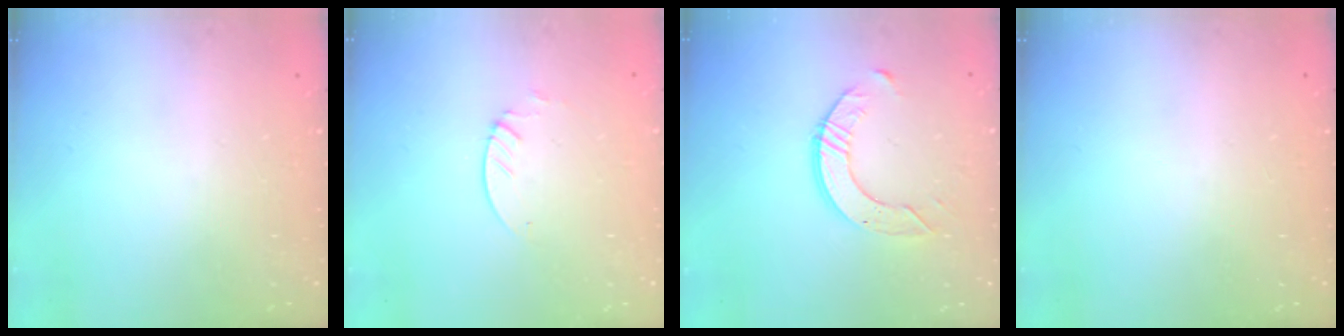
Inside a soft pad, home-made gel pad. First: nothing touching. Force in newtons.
{"total": 1.3, "press": 1.3, "slide": 0.1}
{"total": 6.4, "press": 6.4, "slide": 0.6}
{"total": 0.0}